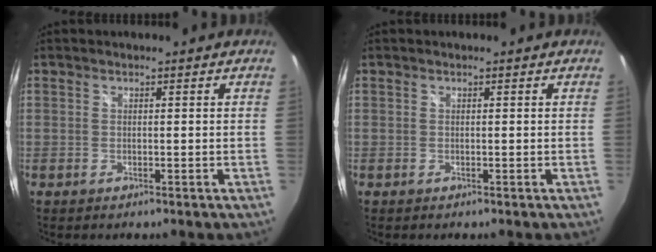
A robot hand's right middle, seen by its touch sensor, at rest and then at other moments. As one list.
[{"total": 0.0}]